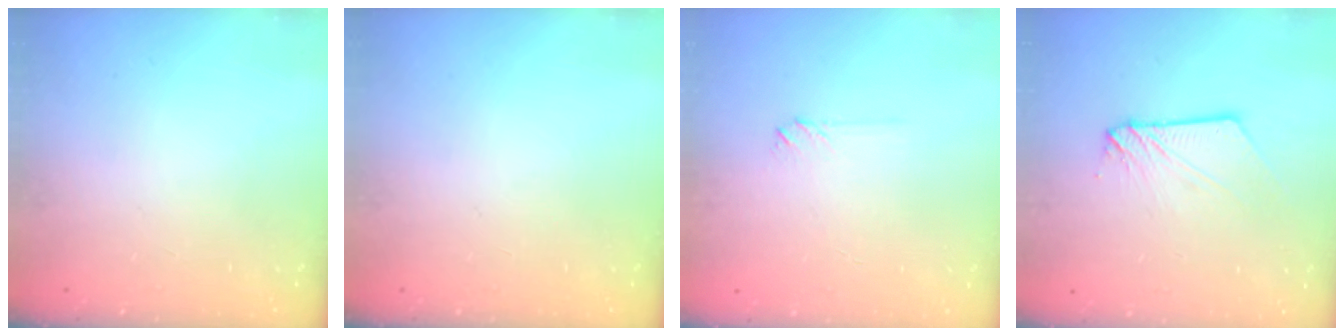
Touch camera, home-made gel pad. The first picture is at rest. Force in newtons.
{"total": 0.0}
{"total": 2.0, "press": 2.0, "slide": 0.3}
{"total": 3.6, "press": 3.6, "slide": 0.3}